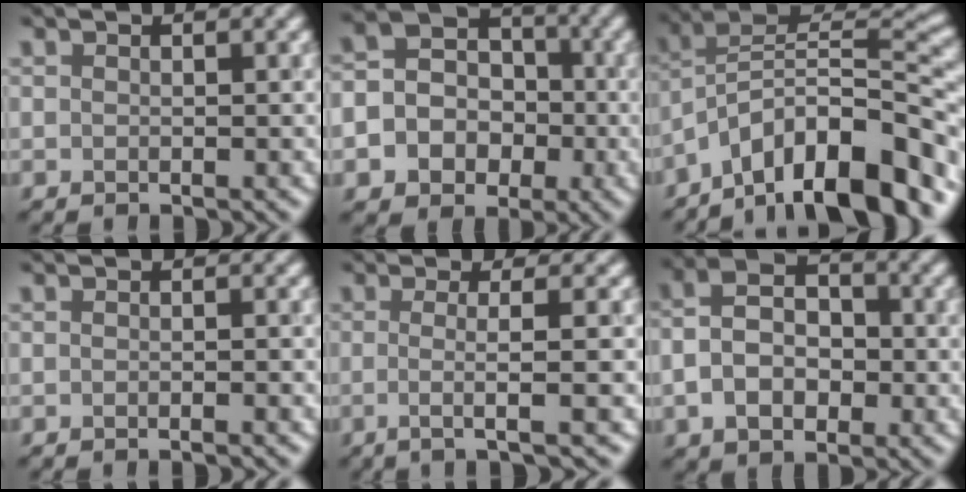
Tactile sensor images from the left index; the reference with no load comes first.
{"total": 6.6, "force": [-2.0, 5.7, 2.7], "torque": [-0.045, 0.005, -0.037]}
{"total": 12.9, "force": [-7.6, 4.7, 9.3], "torque": [-0.150, 0.041, -0.113]}
{"total": 1.3, "force": [-0.2, 0.6, 1.2], "torque": [0.006, 0.005, -0.016]}
{"total": 3.4, "force": [-0.4, 0.3, 3.4], "torque": [-0.055, 0.005, -0.004]}
{"total": 5.2, "force": [-0.7, 3.6, 3.7], "torque": [-0.072, 0.022, -0.010]}